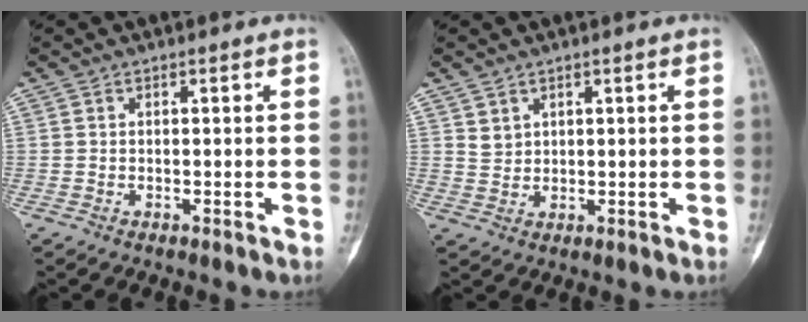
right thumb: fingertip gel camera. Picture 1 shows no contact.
{"total": 2.1, "force": [1.5, 1.4, 0.5], "torque": [0.003, -0.012, 0.029]}